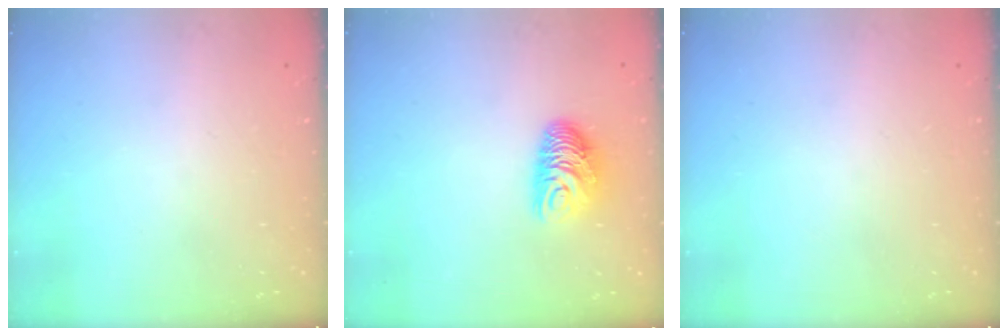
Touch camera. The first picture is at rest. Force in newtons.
{"total": 9.0, "press": 9.0, "slide": 0.3}
{"total": 0.0}